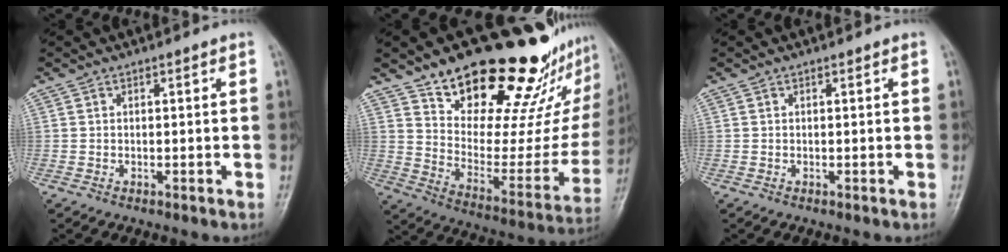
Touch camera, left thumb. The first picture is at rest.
{"total": 29.4, "force": [21.5, 11.0, 16.7], "torque": [-0.205, -0.110, 0.315]}
{"total": 0.0}